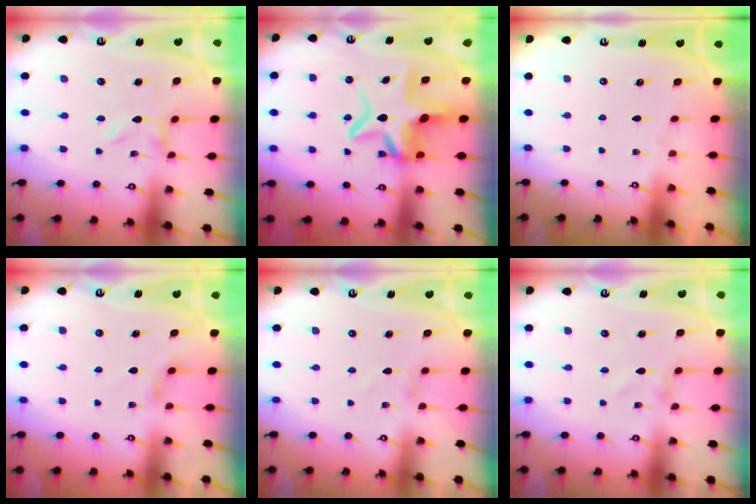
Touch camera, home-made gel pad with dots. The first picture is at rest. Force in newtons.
{"total": 10.3, "press": 9.8, "slide": 3.3}
{"total": 0.0}
{"total": 3.1, "press": 3.1, "slide": 0.4}
{"total": 0.6, "press": 0.6, "slide": 0.2}
{"total": 1.1, "press": 1.1, "slide": 0.1}